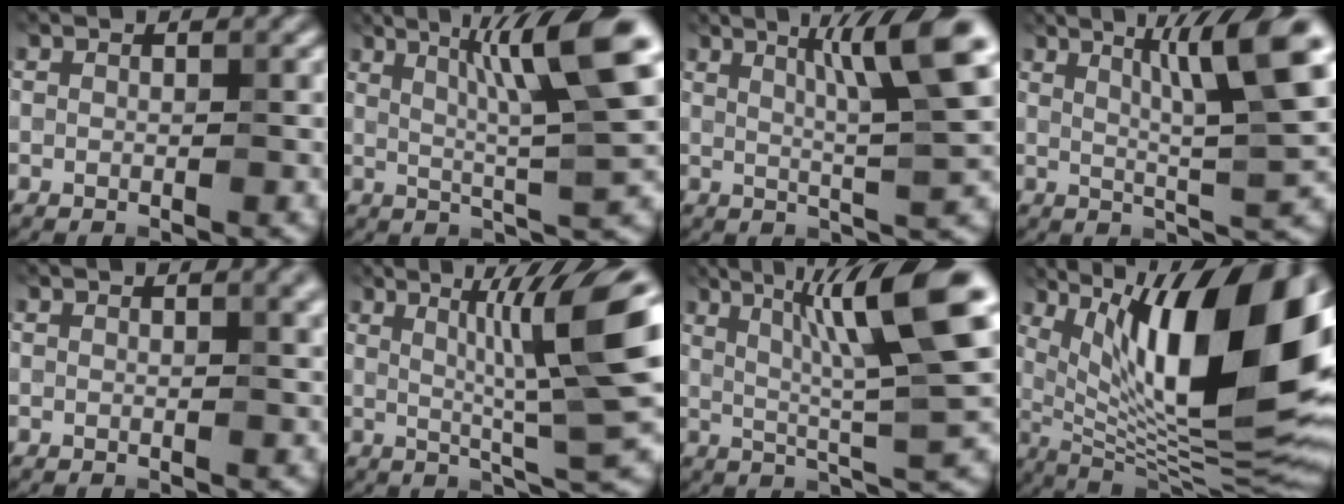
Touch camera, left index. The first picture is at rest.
{"total": 9.4, "force": [3.3, 1.1, 8.8], "torque": [-0.123, 0.012, 0.053]}
{"total": 7.8, "force": [2.8, 1.1, 7.2], "torque": [-0.096, 0.012, 0.046]}
{"total": 8.4, "force": [3.2, 1.2, 7.7], "torque": [-0.108, 0.011, 0.056]}
{"total": 1.9, "force": [0.8, 0.6, 1.6], "torque": [-0.013, 0.004, 0.009]}
{"total": 9.7, "force": [2.0, 1.2, 9.4], "torque": [-0.125, 0.010, 0.035]}
{"total": 10.6, "force": [3.5, 1.5, 9.9], "torque": [-0.140, 0.009, 0.058]}
{"total": 17.7, "force": [5.8, 6.5, 15.4], "torque": [-0.215, 0.008, 0.100]}